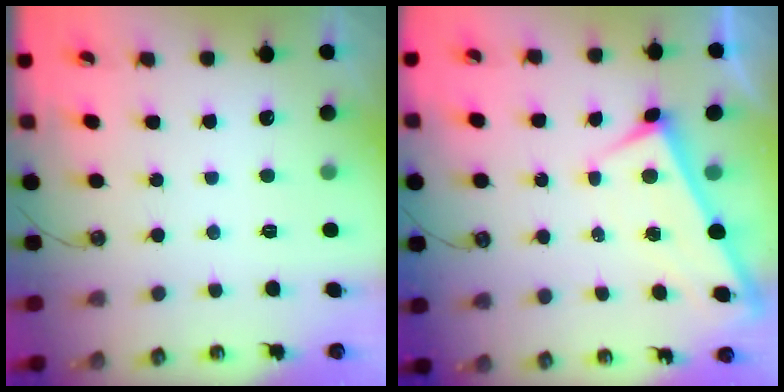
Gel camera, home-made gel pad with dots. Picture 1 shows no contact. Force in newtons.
{"total": 1.3, "press": 1.2, "slide": 0.3}